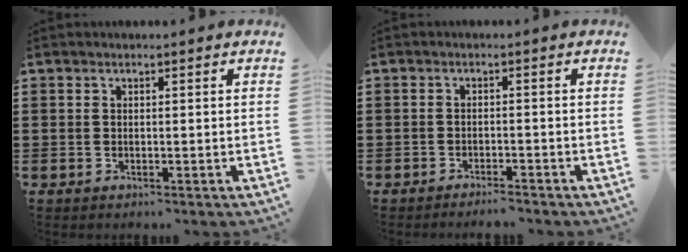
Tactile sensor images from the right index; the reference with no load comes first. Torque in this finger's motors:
{"motor_torque": [1.07, 1.07, -0.28, -0.10]}